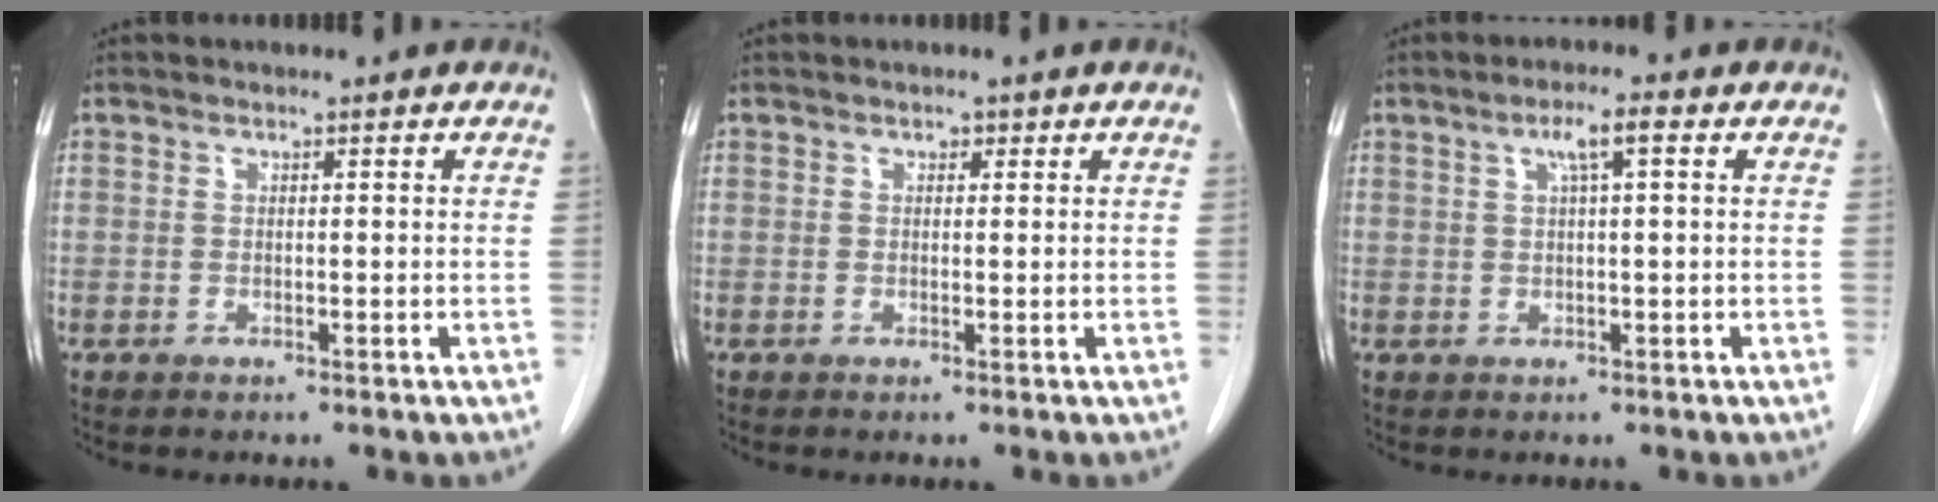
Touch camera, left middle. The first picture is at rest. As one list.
[{"total": 0.6, "force": [0.3, 0.5, 0.2], "torque": [0.000, 0.003, 0.003]}, {"total": 3.3, "force": [1.2, 0.2, 3.1], "torque": [-0.053, 0.009, 0.021]}]